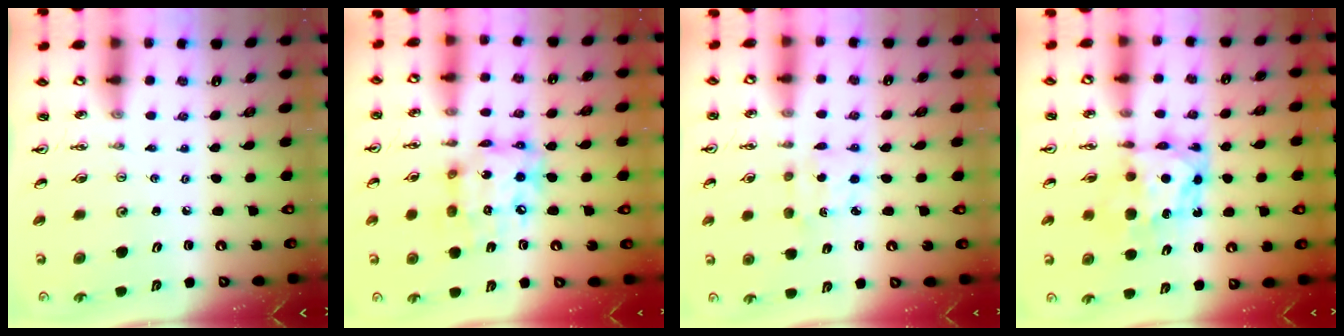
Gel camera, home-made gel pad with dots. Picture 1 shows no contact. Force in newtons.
{"total": 14.0, "press": 14.0, "slide": 1.3}
{"total": 2.8, "press": 2.7, "slide": 0.7}
{"total": 7.5, "press": 7.5, "slide": 0.6}